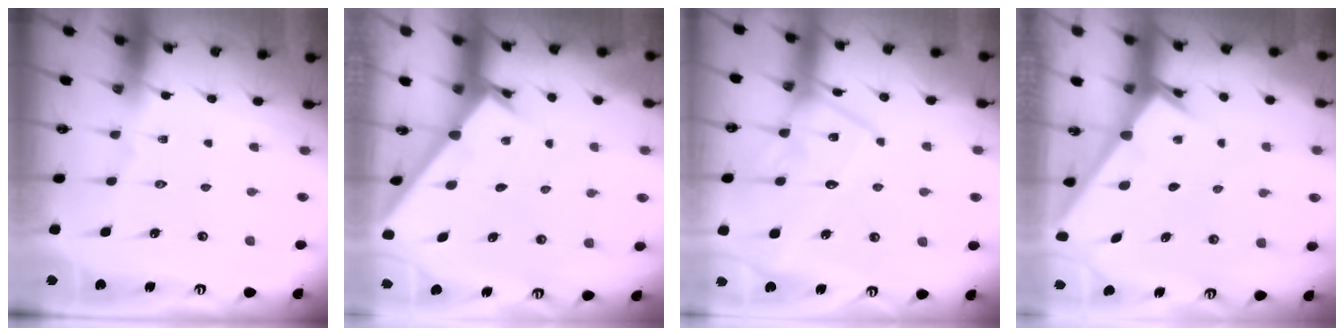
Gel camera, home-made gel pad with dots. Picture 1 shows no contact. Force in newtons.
{"total": 2.0, "press": 2.0, "slide": 0.1}
{"total": 14.6, "press": 14.5, "slide": 1.2}
{"total": 2.4, "press": 2.4, "slide": 0.2}